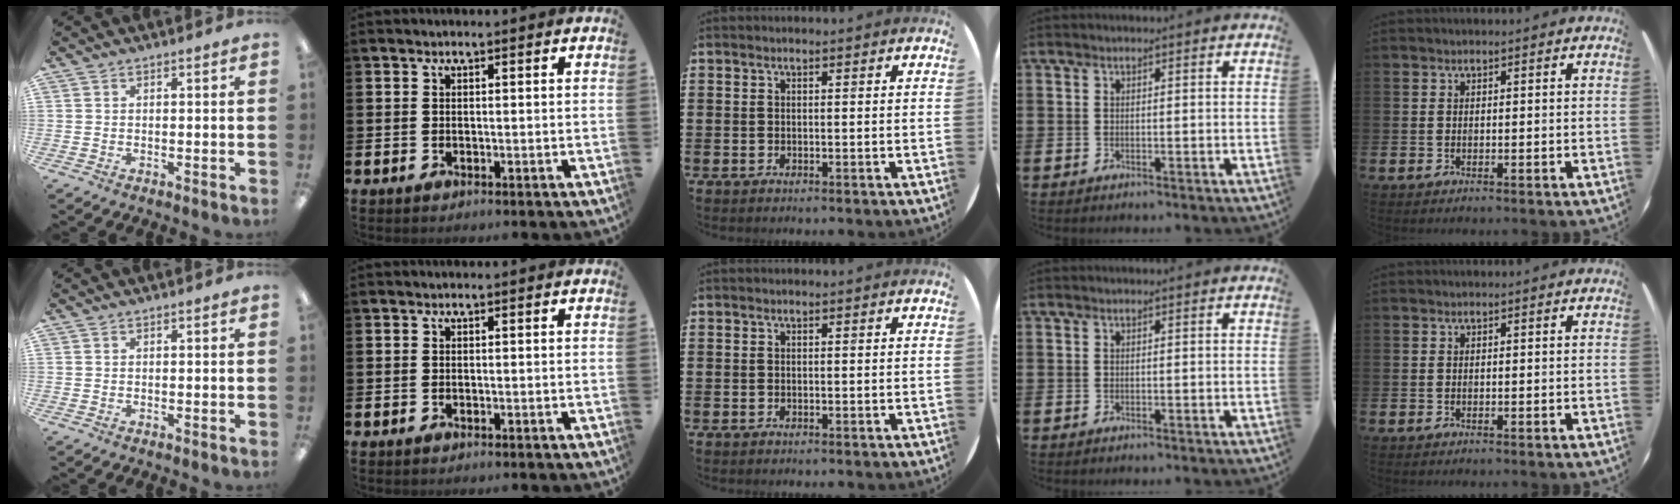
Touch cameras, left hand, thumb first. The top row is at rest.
{}